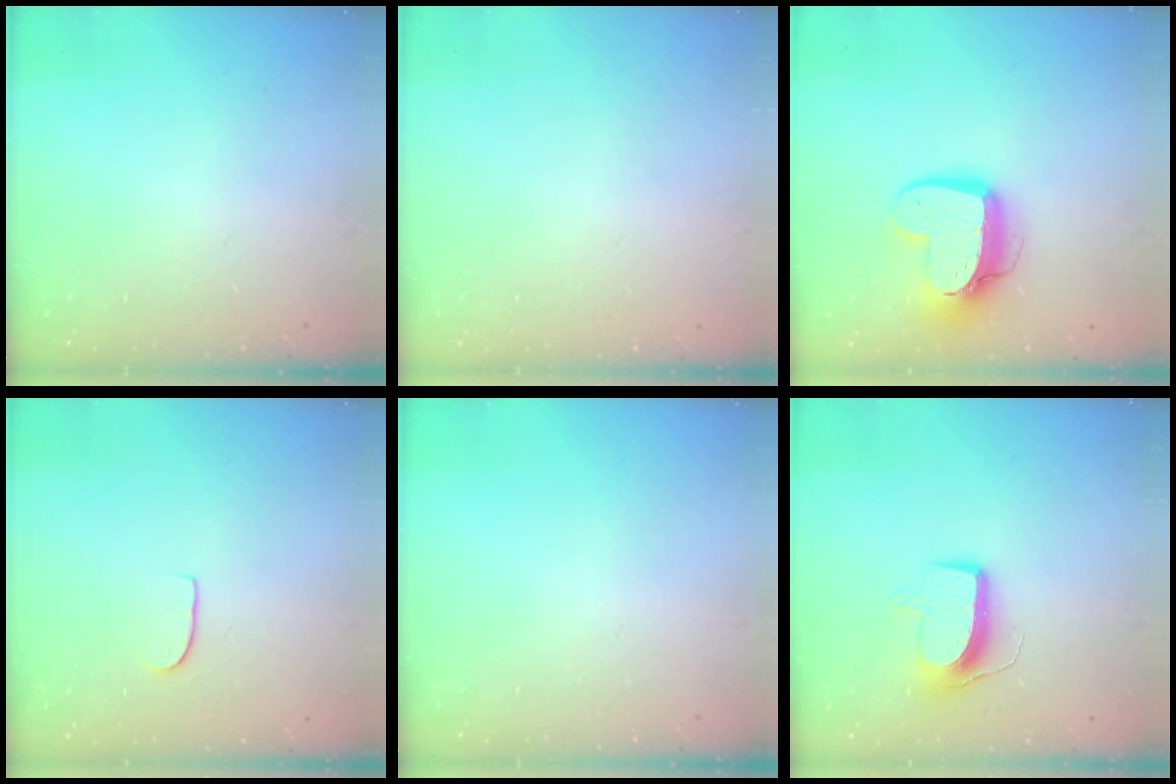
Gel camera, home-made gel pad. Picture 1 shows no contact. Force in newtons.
{"total": 0.0}
{"total": 13.7, "press": 13.7, "slide": 1.3}
{"total": 5.3, "press": 5.3, "slide": 0.5}
{"total": 0.0}
{"total": 10.4, "press": 10.3, "slide": 0.8}